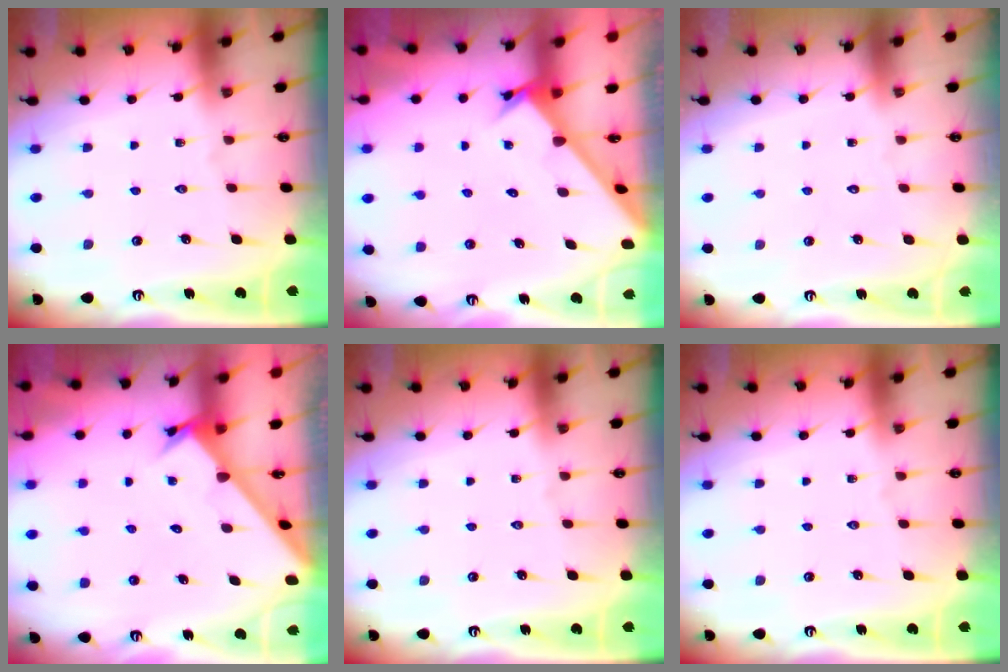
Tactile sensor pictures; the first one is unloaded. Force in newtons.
{"total": 2.5, "press": 2.5, "slide": 0.1}
{"total": 1.8, "press": 1.8, "slide": 0.1}
{"total": 2.4, "press": 2.4, "slide": 0.1}
{"total": 0.0}
{"total": 0.0}